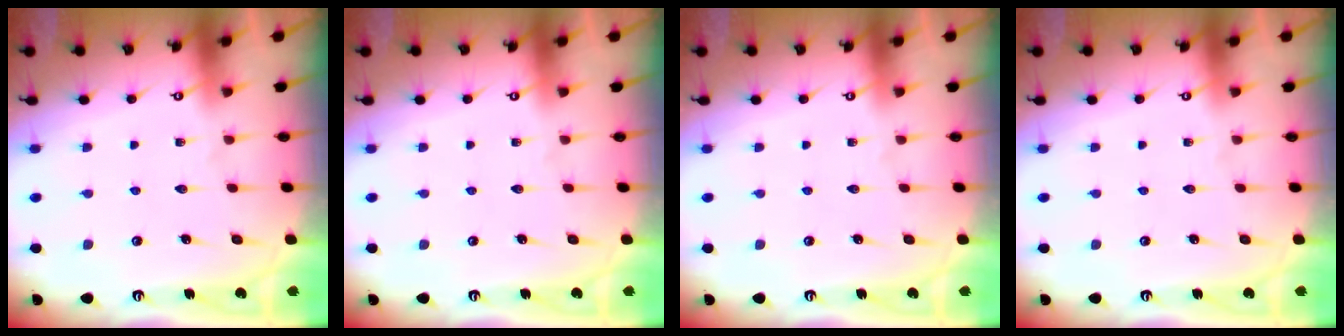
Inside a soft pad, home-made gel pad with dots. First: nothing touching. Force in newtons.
{"total": 0.0}
{"total": 0.0}
{"total": 0.0}